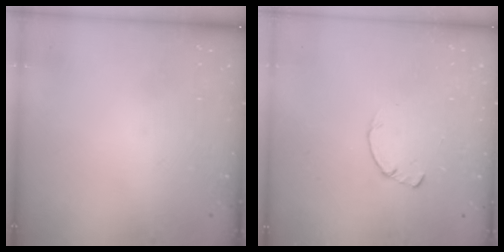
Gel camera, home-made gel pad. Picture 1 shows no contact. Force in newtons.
{"total": 1.7, "press": 1.7, "slide": 0.2}